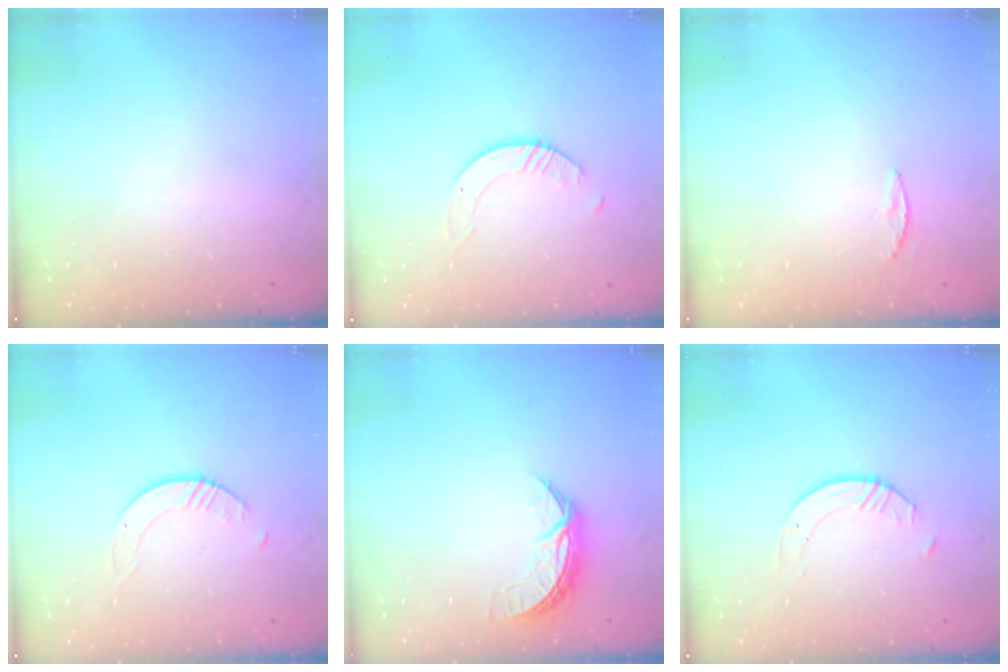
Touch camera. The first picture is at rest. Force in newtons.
{"total": 2.6, "press": 2.6, "slide": 0.3}
{"total": 3.3, "press": 3.3, "slide": 0.4}
{"total": 1.7, "press": 1.7, "slide": 0.2}
{"total": 7.1, "press": 7.0, "slide": 0.7}
{"total": 5.0, "press": 5.0, "slide": 0.5}